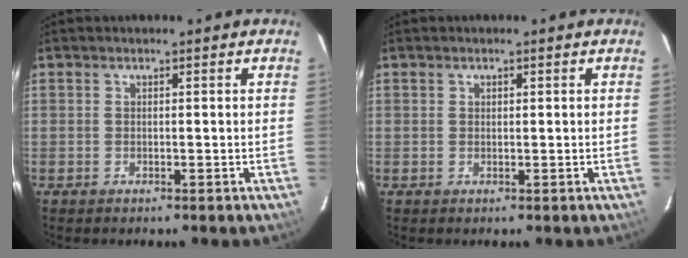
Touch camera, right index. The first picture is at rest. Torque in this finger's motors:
{"motor_torque": [-0.12, 0.00, -0.02, -0.01]}